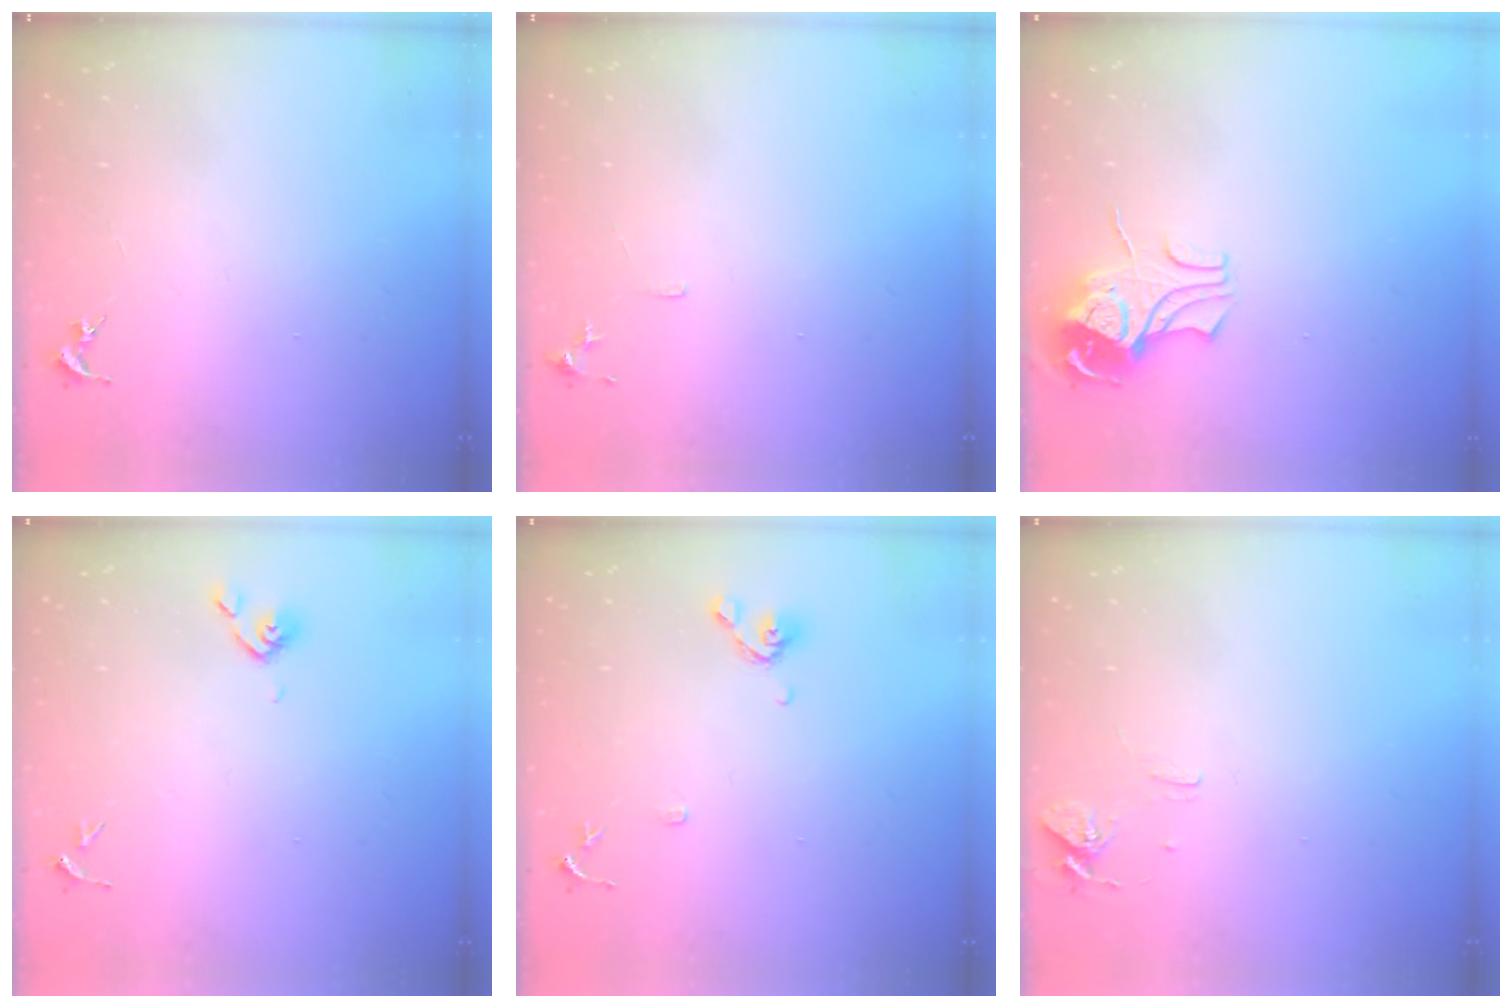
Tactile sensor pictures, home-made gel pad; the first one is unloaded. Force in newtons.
{"total": 5.7, "press": 5.6, "slide": 0.6}
{"total": 9.3, "press": 9.3, "slide": 1.2}
{"total": 4.4, "press": 4.4, "slide": 0.7}
{"total": 8.3, "press": 8.0, "slide": 2.1}
{"total": 7.4, "press": 7.4, "slide": 0.6}